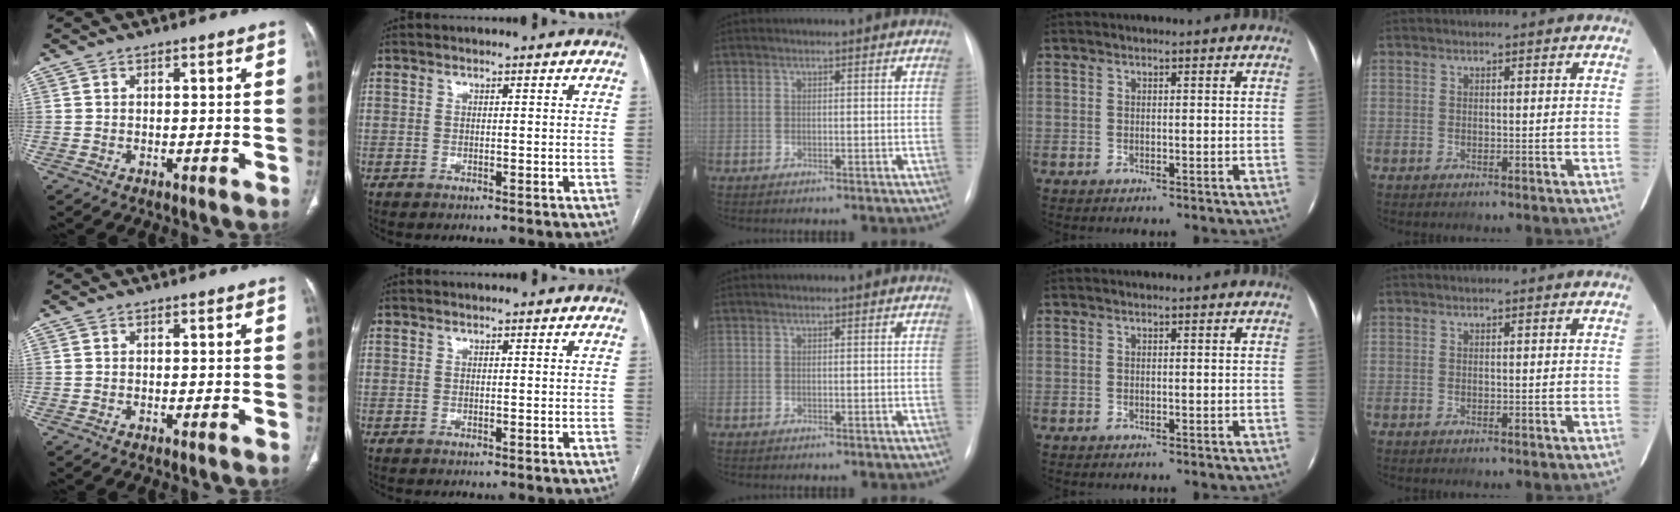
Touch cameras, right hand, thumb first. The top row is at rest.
{}